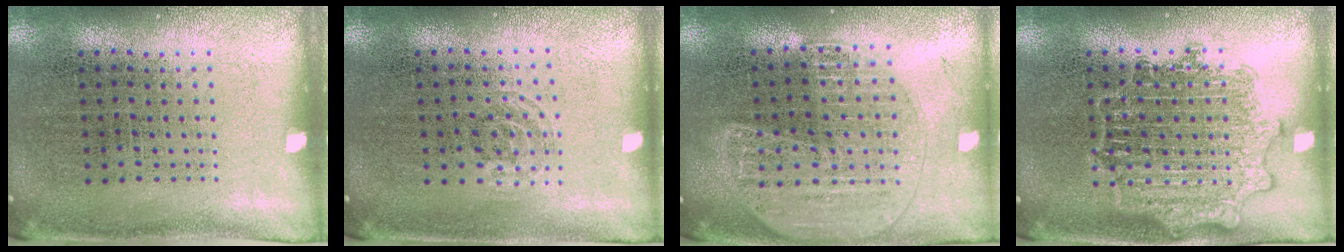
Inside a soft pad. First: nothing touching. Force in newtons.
{"total": 0.8, "press": 0.6, "slide": 0.5}
{"total": 1.8, "press": 1.7, "slide": 0.7}
{"total": 3.0, "press": 3.0, "slide": 0.4}